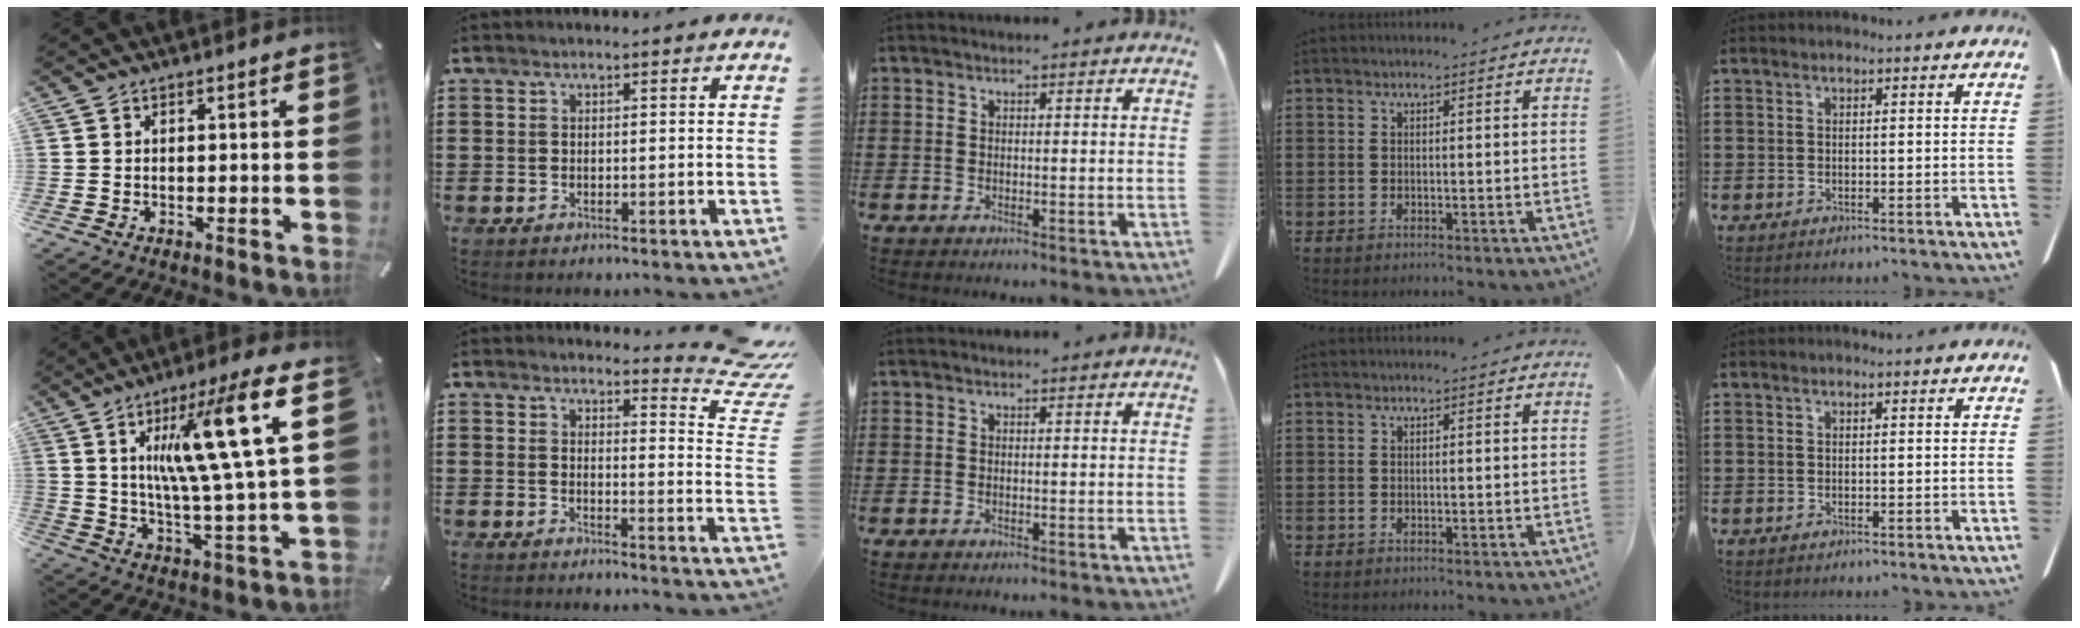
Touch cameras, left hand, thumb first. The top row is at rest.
{"thumb": {"total": 20.1, "force": [7.8, 2.2, 18.4], "torque": [-0.311, -0.028, 0.098]}, "index": {"total": 5.8, "force": [5.0, 0.8, 2.9], "torque": [-0.037, -0.039, 0.080]}}